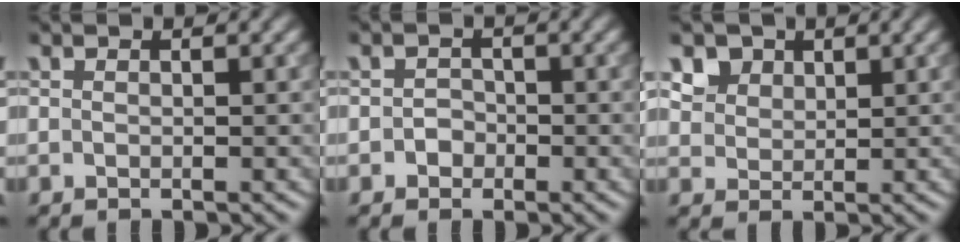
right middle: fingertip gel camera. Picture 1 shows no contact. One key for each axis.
{"total": 1.2, "fx": -0.4, "fy": 1.1, "fz": 0.3, "tx": 0.001, "ty": 0.001, "tz": -0.009}
{"total": 4.2, "fx": 2.6, "fy": 3.0, "fz": 1.6, "tx": -0.055, "ty": -0.004, "tz": 0.056}